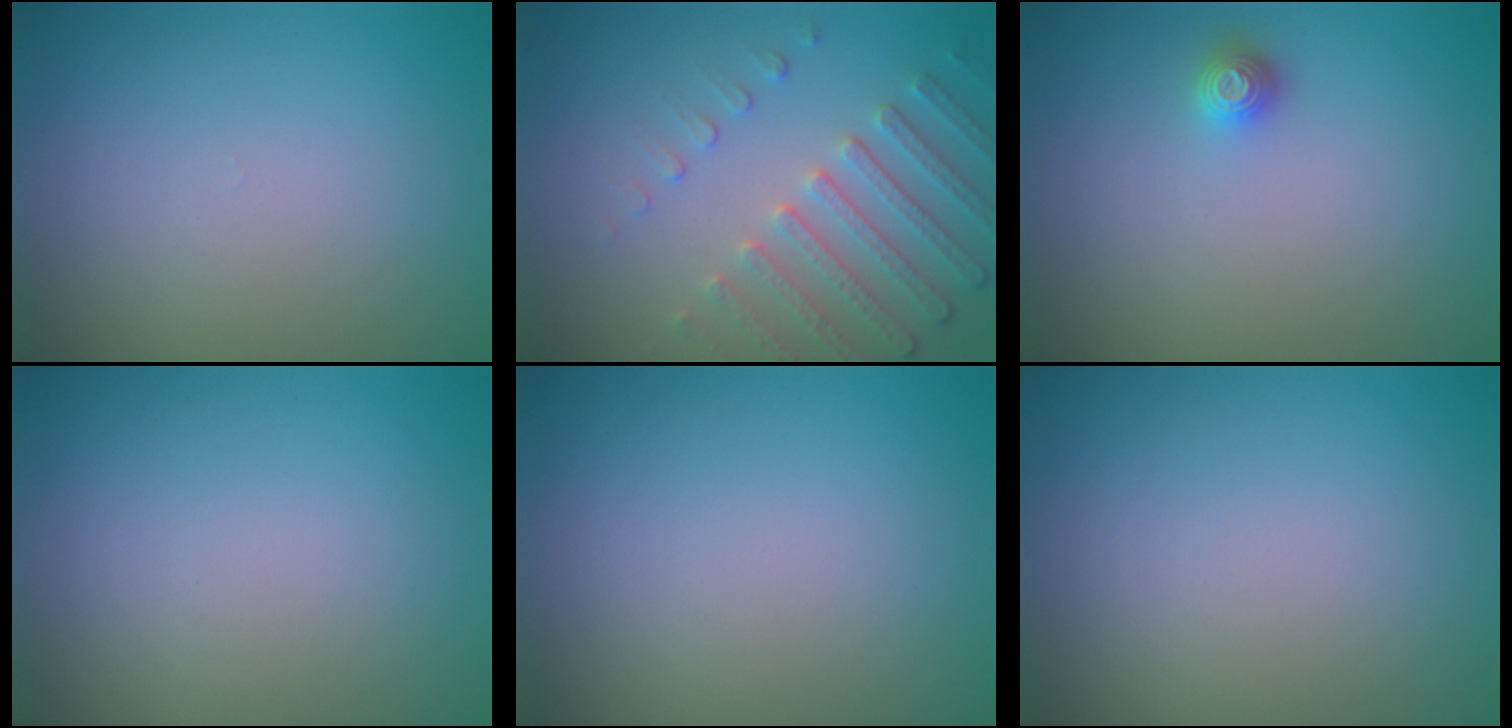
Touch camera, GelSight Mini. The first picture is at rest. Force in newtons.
{"total": 4.9, "press": 3.6, "slide": 3.3}
{"total": 1.4, "press": 1.2, "slide": 0.5}
{"total": 0.0}
{"total": 0.0}
{"total": 0.0}